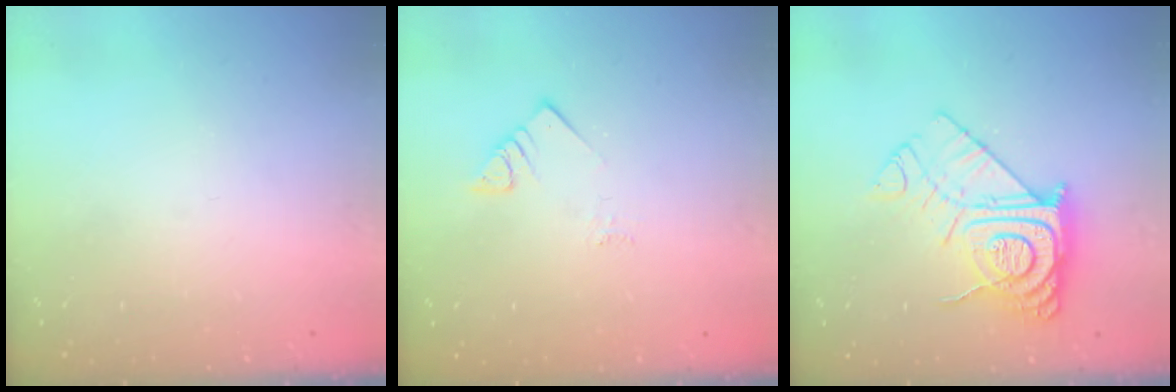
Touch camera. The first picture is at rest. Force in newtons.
{"total": 3.3, "press": 3.3, "slide": 0.4}
{"total": 13.5, "press": 13.5, "slide": 1.1}